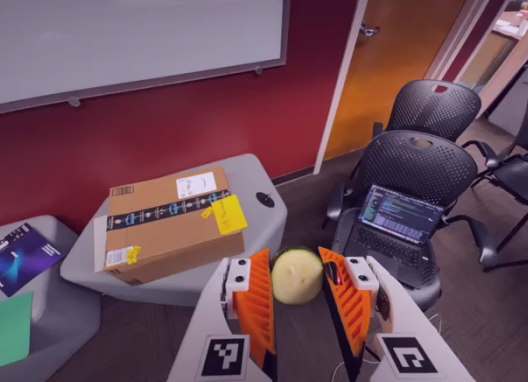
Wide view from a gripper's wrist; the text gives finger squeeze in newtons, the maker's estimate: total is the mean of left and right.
{"total": 8.0, "left": 8.1, "right": 7.9}